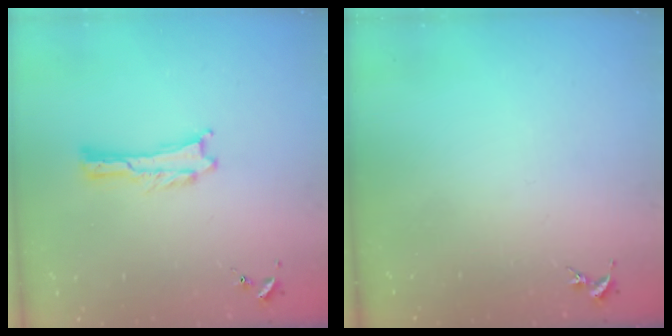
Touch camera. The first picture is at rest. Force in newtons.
{"total": 0.0}